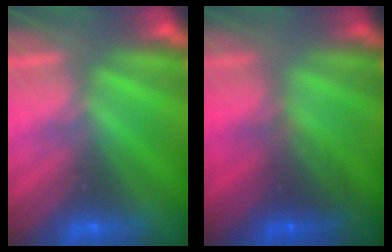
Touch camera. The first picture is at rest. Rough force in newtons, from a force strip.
{"total": 1.7}